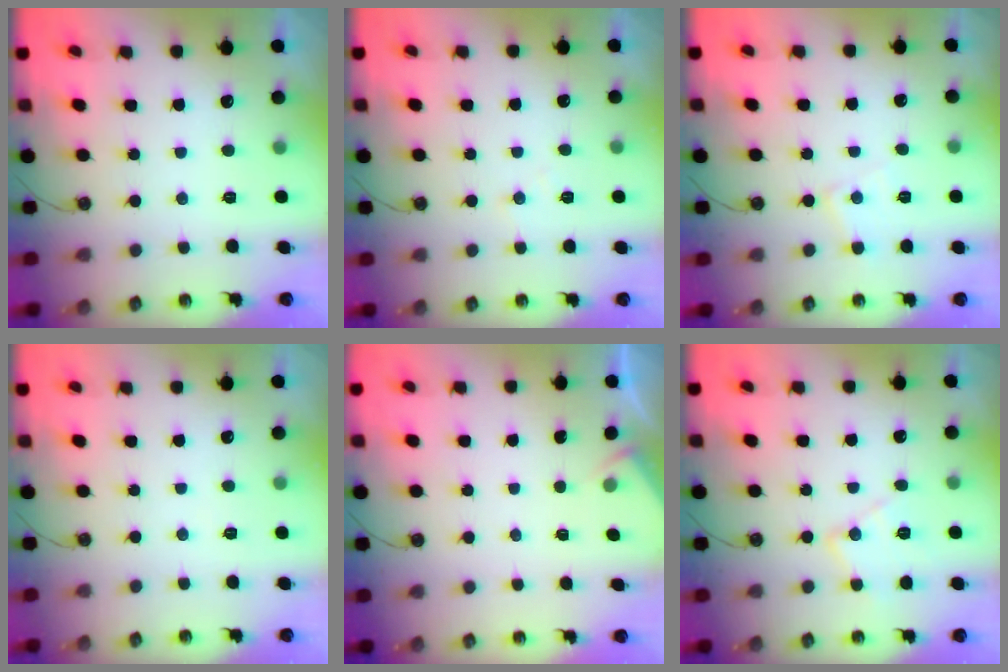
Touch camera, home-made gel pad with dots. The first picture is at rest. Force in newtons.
{"total": 5.6, "press": 5.6, "slide": 0.9}
{"total": 6.8, "press": 6.7, "slide": 0.7}
{"total": 2.6, "press": 2.6, "slide": 0.5}
{"total": 2.2, "press": 2.2, "slide": 0.4}
{"total": 10.4, "press": 10.4, "slide": 0.6}